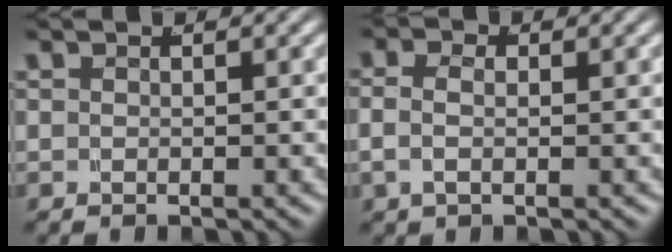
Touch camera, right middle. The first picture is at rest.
{"total": 2.6, "force": [0.0, 1.7, 1.9], "torque": [-0.043, 0.003, -0.002]}